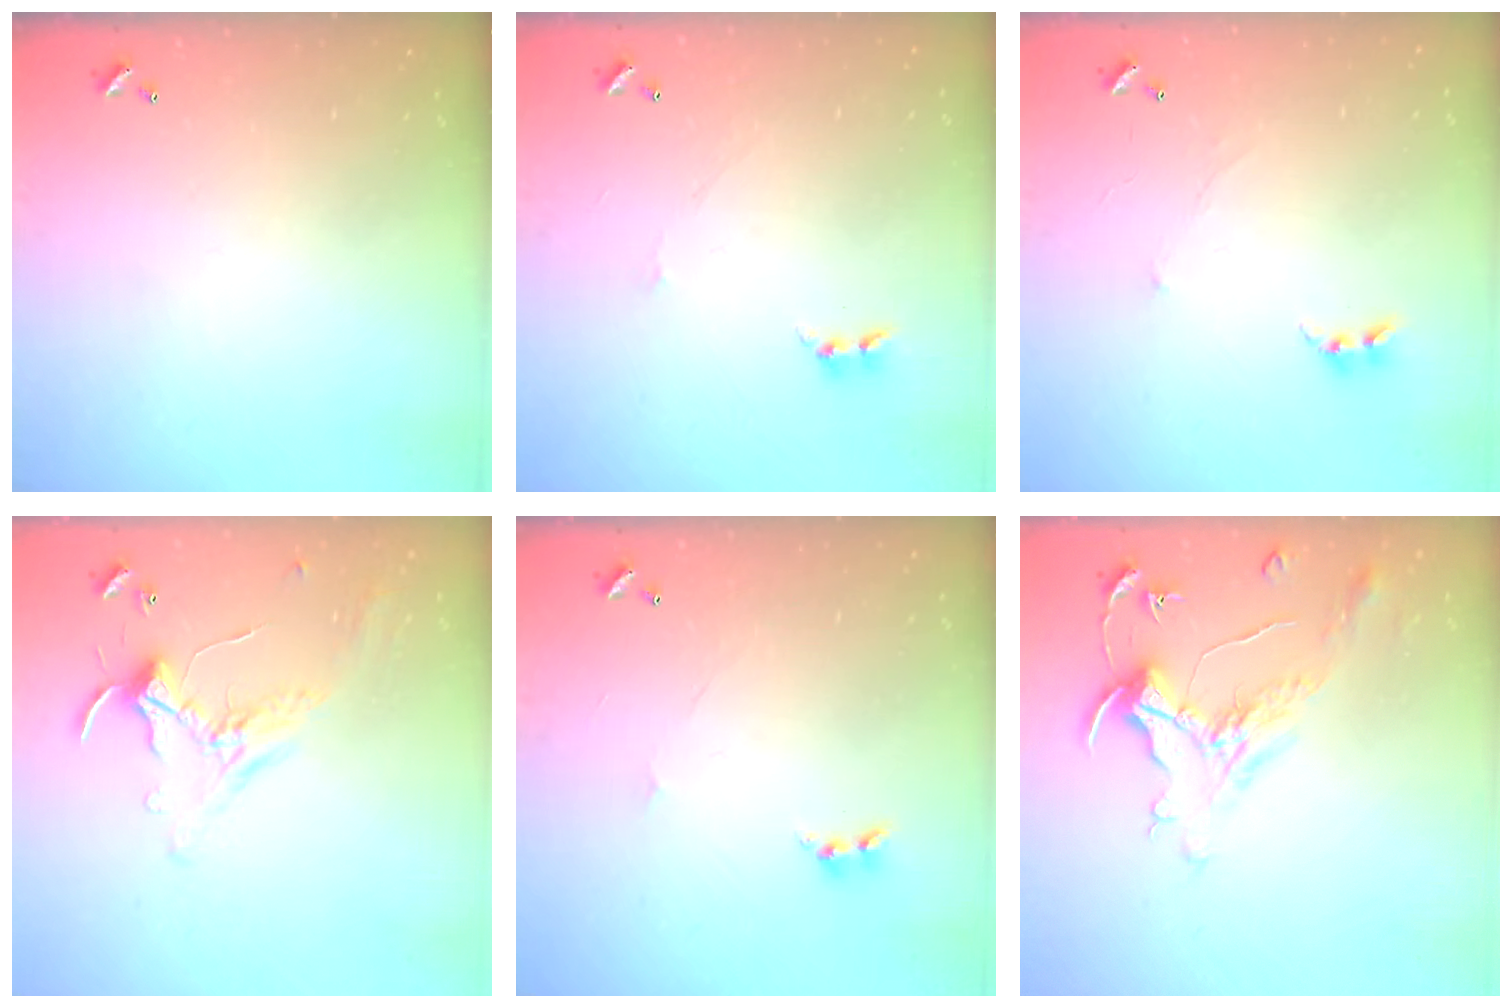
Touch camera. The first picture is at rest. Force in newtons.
{"total": 0.9, "press": 0.8, "slide": 0.4}
{"total": 0.9, "press": 0.8, "slide": 0.5}
{"total": 0.9, "press": 0.8, "slide": 0.4}
{"total": 2.1, "press": 2.0, "slide": 0.5}
{"total": 1.6, "press": 1.4, "slide": 0.7}